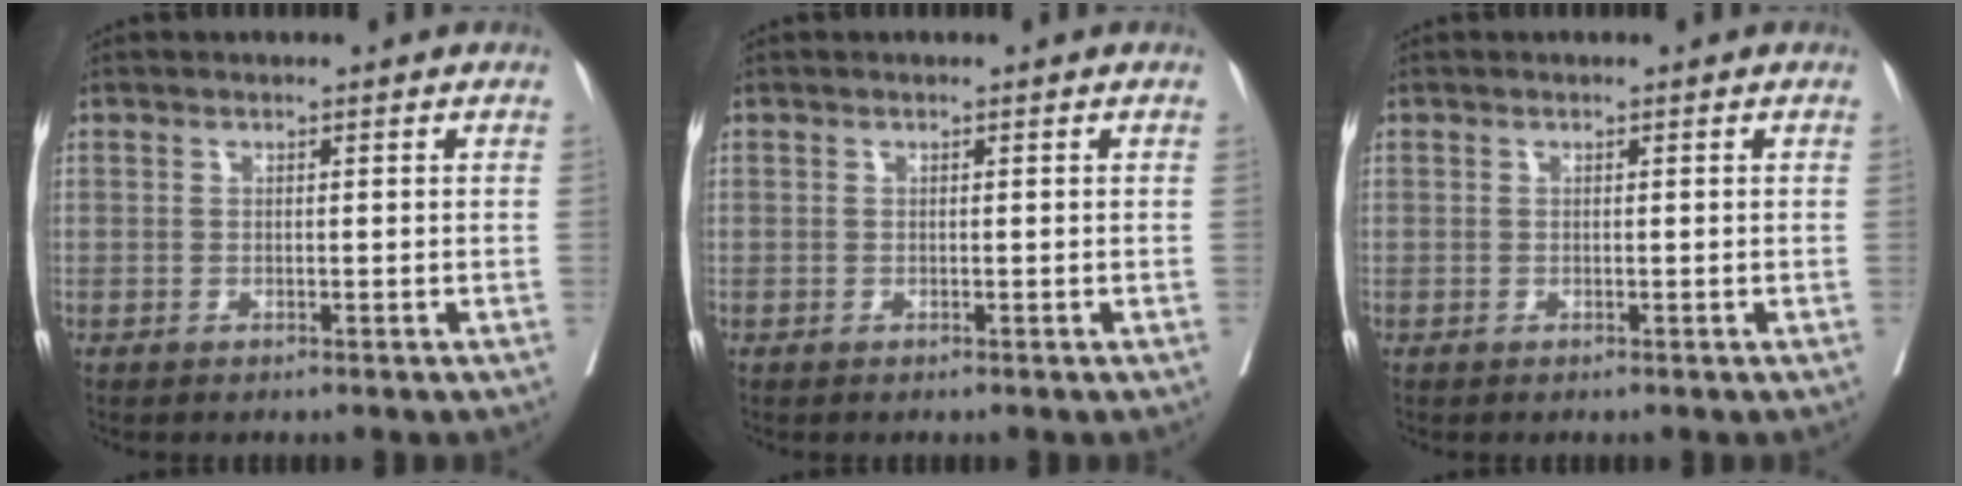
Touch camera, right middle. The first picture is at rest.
{"total": 0.0}
{"total": 0.0}